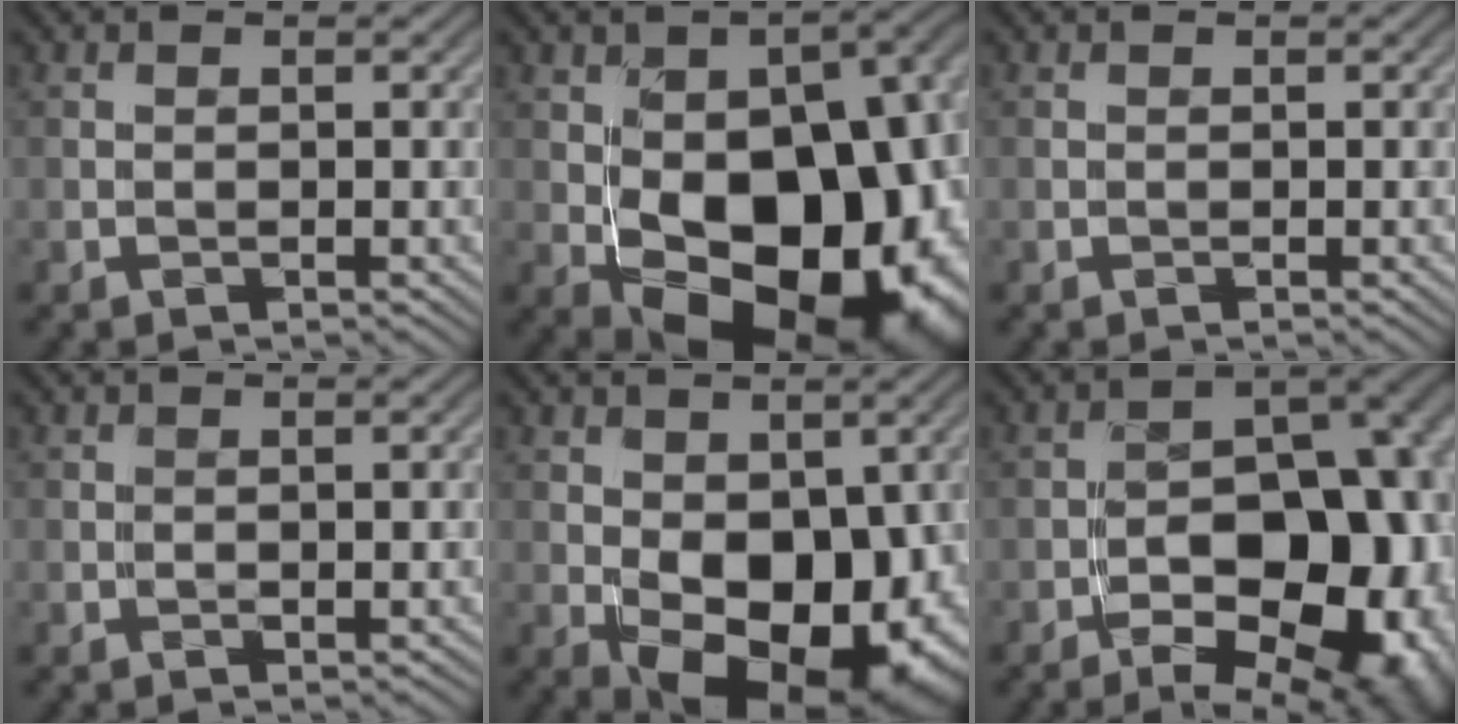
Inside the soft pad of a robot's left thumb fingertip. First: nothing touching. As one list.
[{"total": 18.8, "force": [-3.1, 12.1, 14.1], "torque": [-0.175, -0.043, -0.009]}, {"total": 0.0}, {"total": 0.7, "force": [-0.4, 0.4, 0.4], "torque": [-0.002, -0.003, -0.003]}, {"total": 13.1, "force": [-2.6, 8.1, 10.0], "torque": [-0.152, -0.036, -0.019]}, {"total": 17.8, "force": [-7.5, 11.1, 11.7], "torque": [-0.095, 0.019, -0.092]}]